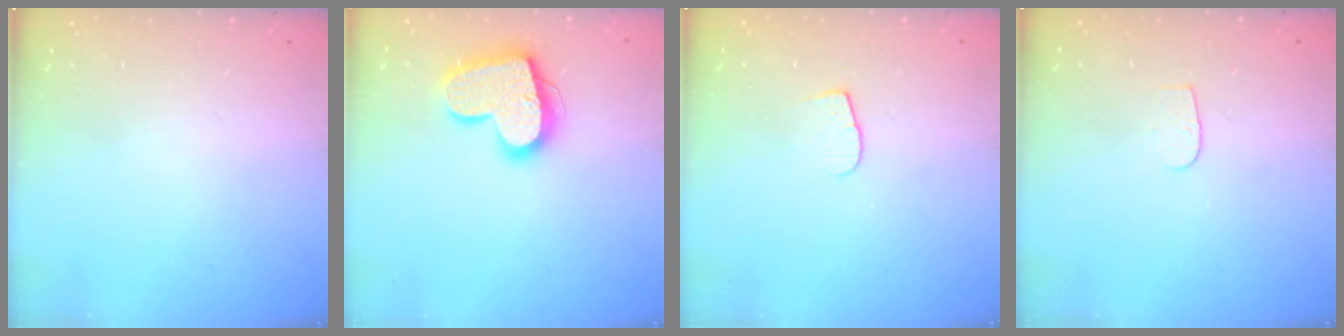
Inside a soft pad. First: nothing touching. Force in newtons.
{"total": 17.9, "press": 17.9, "slide": 1.3}
{"total": 5.2, "press": 5.2, "slide": 0.6}
{"total": 3.7, "press": 3.7, "slide": 0.4}